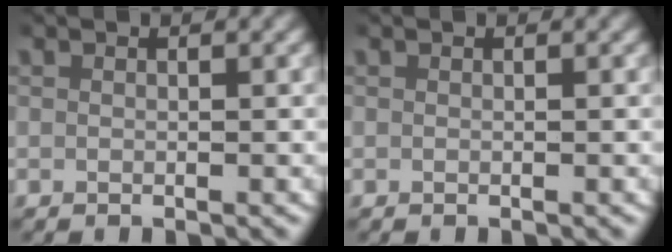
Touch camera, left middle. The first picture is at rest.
{"total": 0.0}